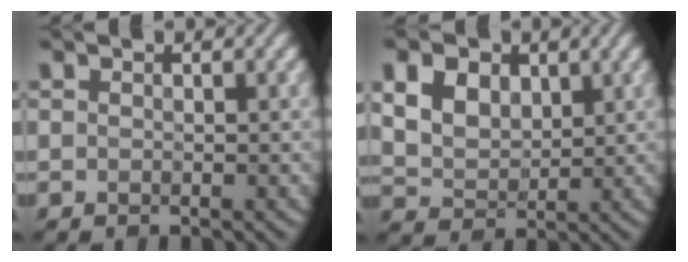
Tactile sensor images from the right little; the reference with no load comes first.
{"total": 5.3, "force": [1.7, 3.8, 3.2], "torque": [-0.090, 0.003, 0.028]}